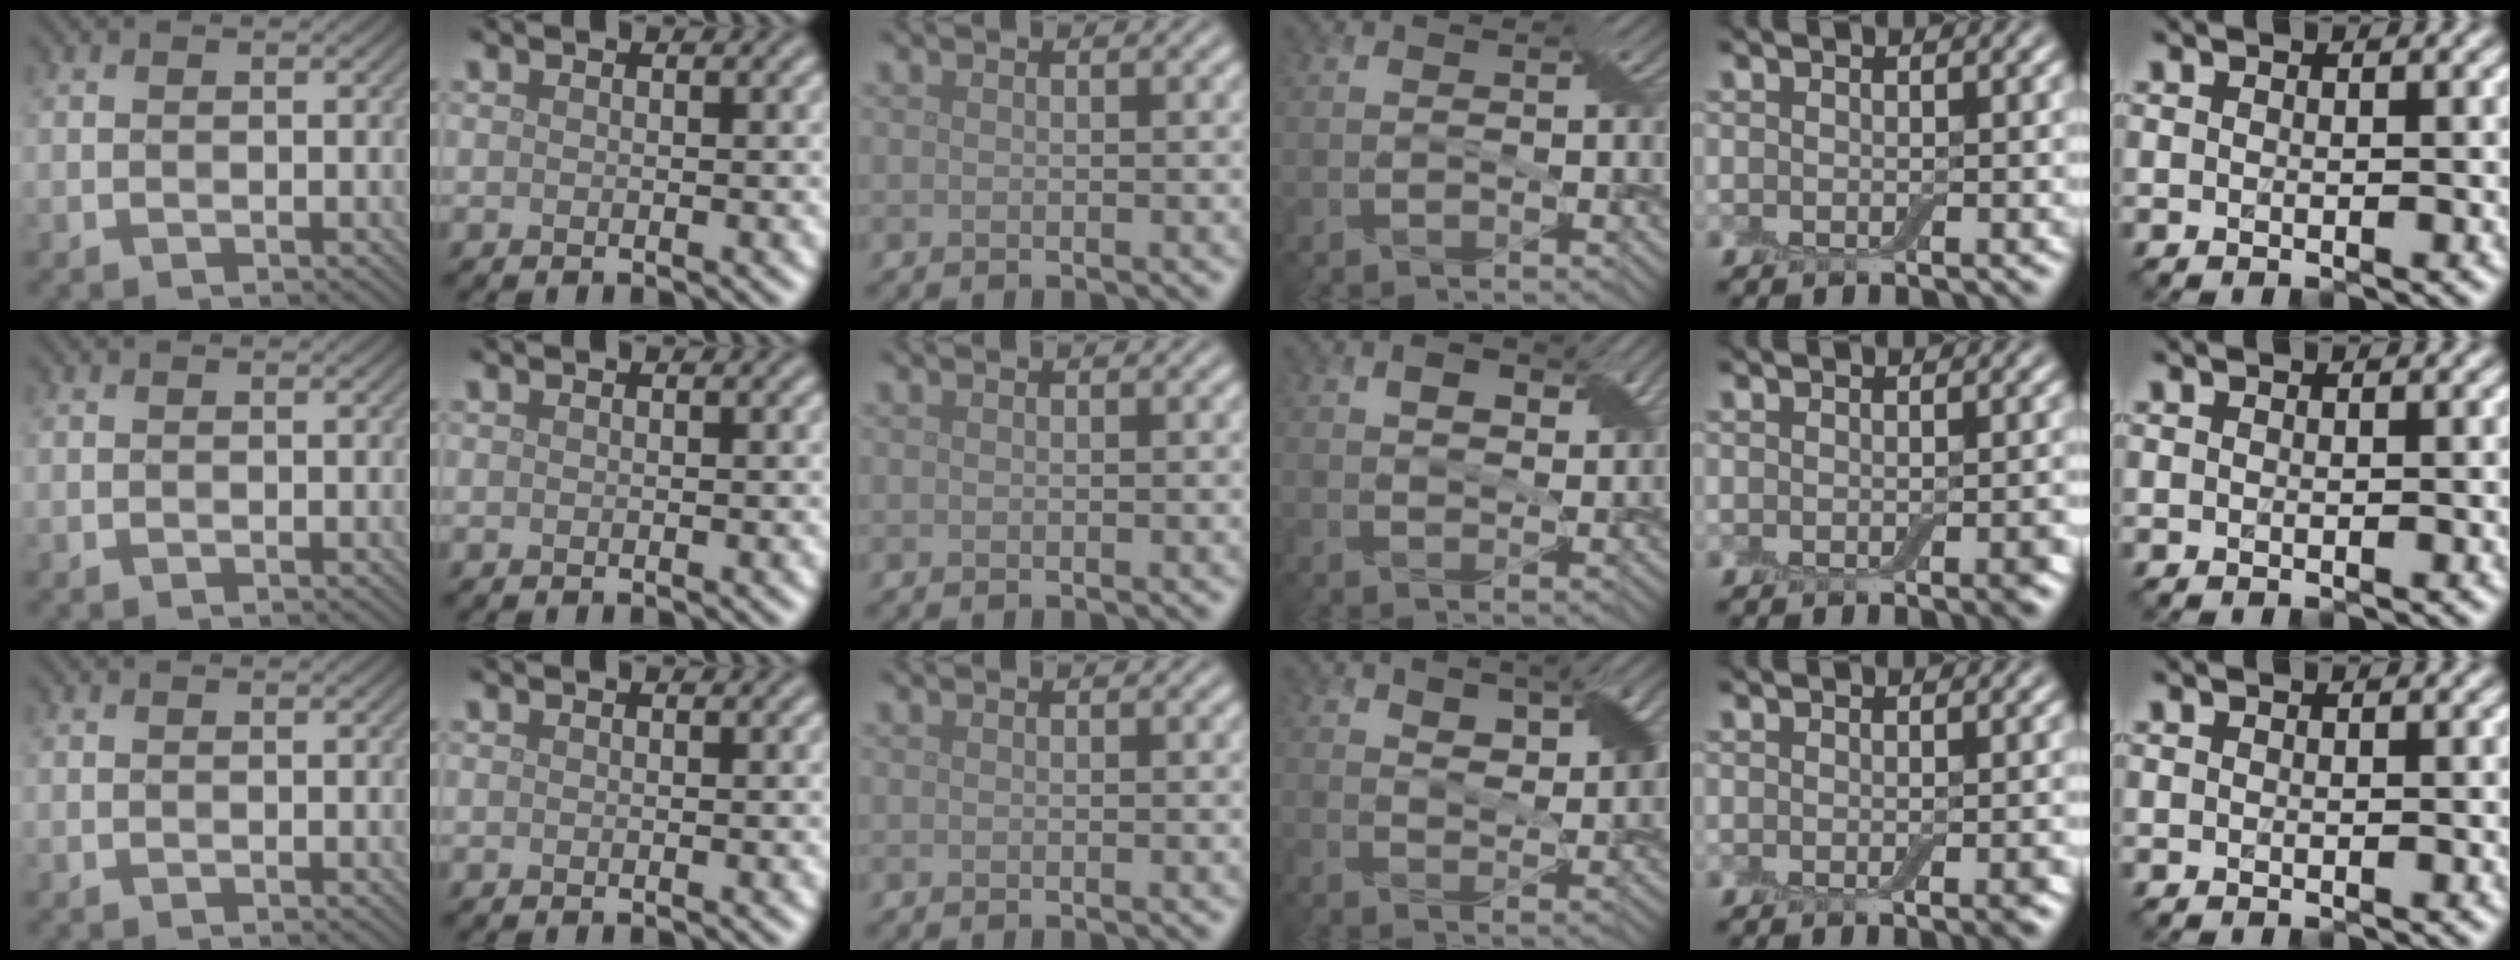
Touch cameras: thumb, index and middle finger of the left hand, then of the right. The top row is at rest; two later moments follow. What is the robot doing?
{"motion": "squeeze", "object": "air blower"}